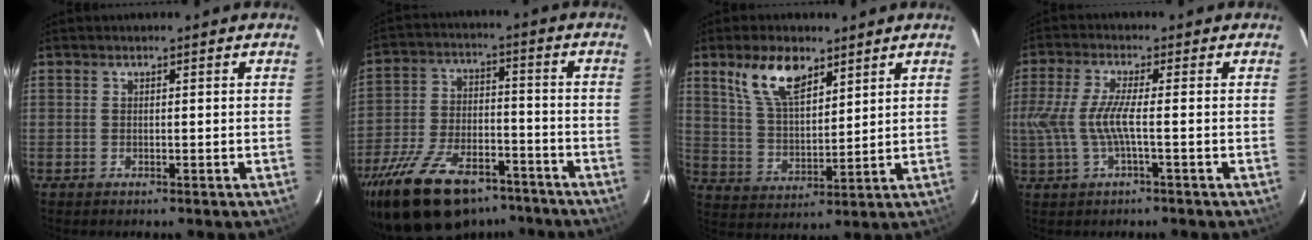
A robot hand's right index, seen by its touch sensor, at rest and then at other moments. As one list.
[{"total": 21.8, "force": [-15.7, 10.2, 11.1], "torque": [-0.235, -0.011, -0.245]}, {"total": 10.5, "force": [6.5, 4.8, 6.8], "torque": [-0.127, 0.012, 0.134]}, {"total": 6.9, "force": [-0.9, 0.6, 6.8], "torque": [-0.153, -0.004, -0.012]}]